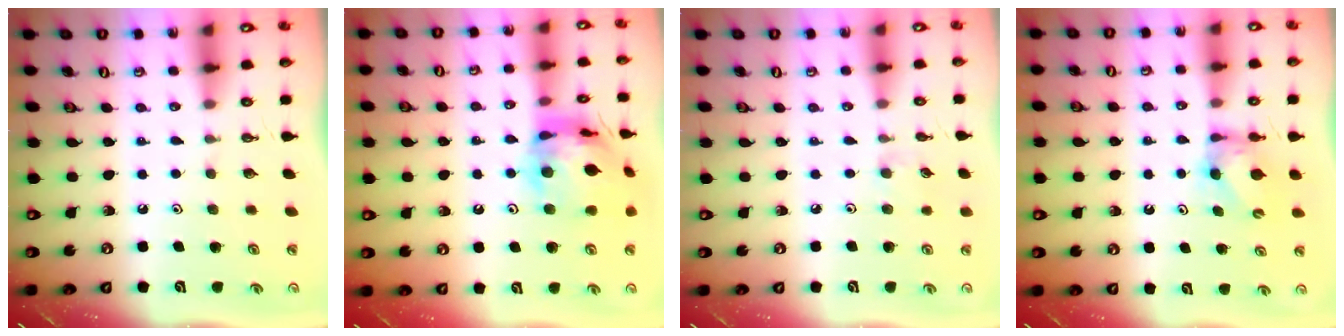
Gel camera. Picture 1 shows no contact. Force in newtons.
{"total": 16.8, "press": 16.7, "slide": 1.8}
{"total": 4.3, "press": 4.3, "slide": 0.6}
{"total": 6.7, "press": 6.7, "slide": 0.3}